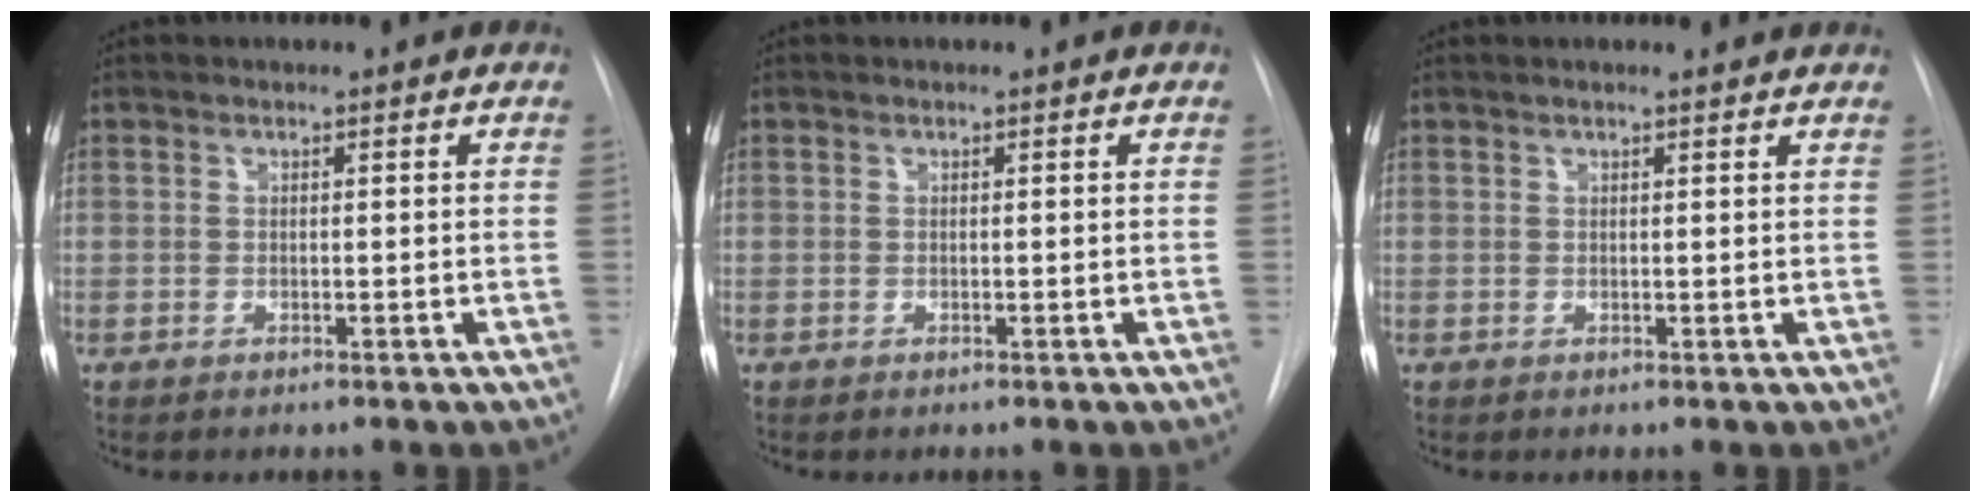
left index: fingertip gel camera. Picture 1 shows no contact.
{"total": 0.0}
{"total": 3.4, "force": [3.2, 0.3, 1.1], "torque": [-0.017, 0.018, 0.033]}